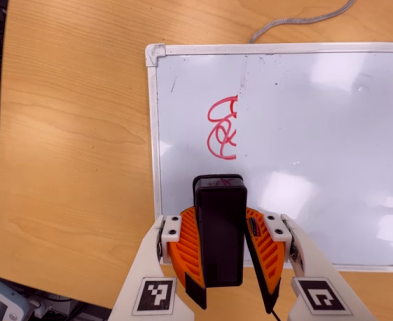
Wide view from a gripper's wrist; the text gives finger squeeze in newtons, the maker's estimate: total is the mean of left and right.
{"total": 9.7, "left": 9.2, "right": 10.2}